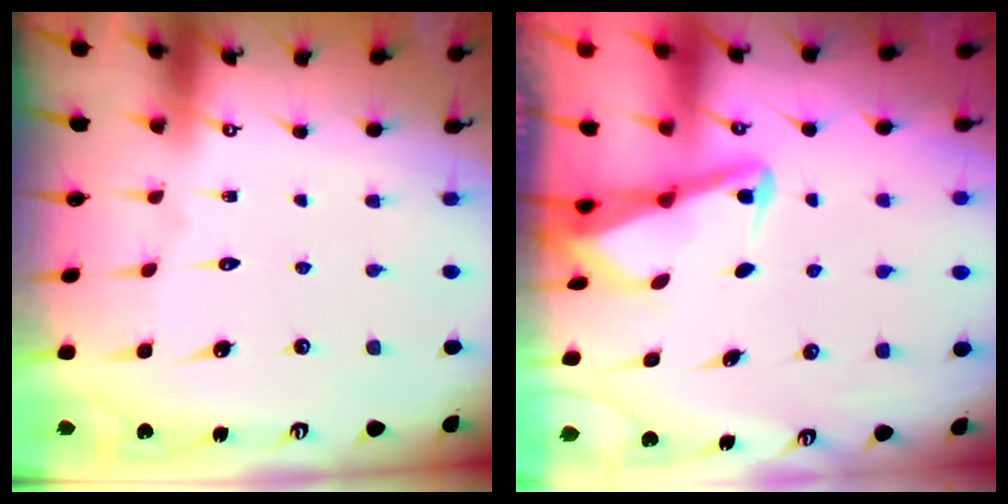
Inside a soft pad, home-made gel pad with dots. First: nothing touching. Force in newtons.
{"total": 2.8, "press": 2.7, "slide": 0.7}